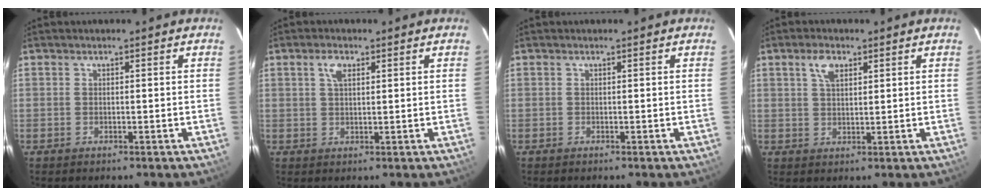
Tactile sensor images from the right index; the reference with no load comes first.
{"total": 2.7, "force": [1.3, 1.3, 2.0], "torque": [-0.039, 0.006, 0.025]}
{"total": 0.0}
{"total": 3.8, "force": [2.0, 2.0, 2.5], "torque": [-0.047, 0.008, 0.038]}